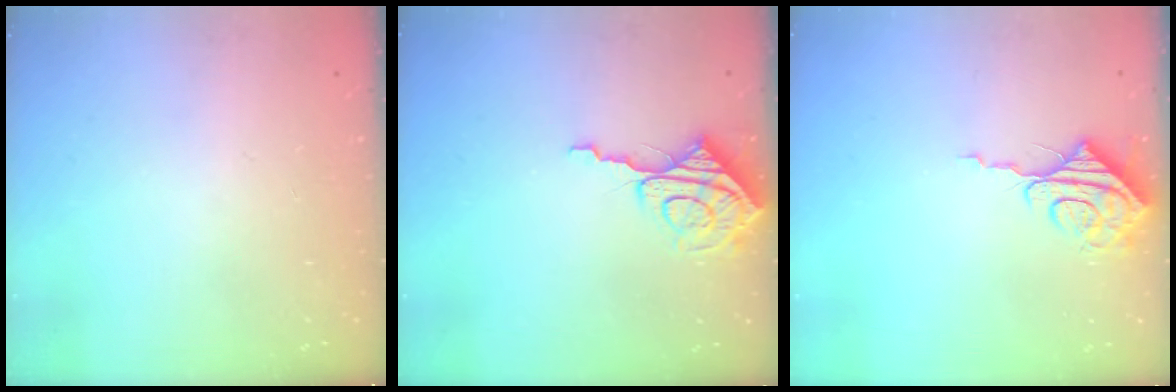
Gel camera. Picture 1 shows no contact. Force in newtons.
{"total": 9.7, "press": 9.7, "slide": 0.8}
{"total": 8.5, "press": 8.5, "slide": 0.9}